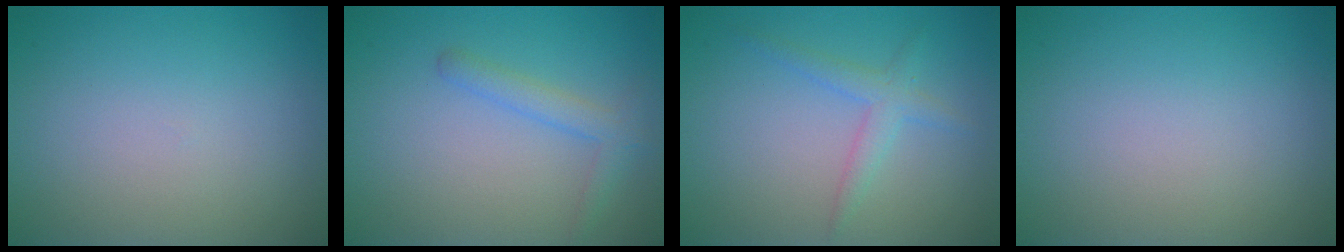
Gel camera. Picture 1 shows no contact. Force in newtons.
{"total": 2.0, "press": 2.0, "slide": 0.2}
{"total": 2.0, "press": 2.0, "slide": 0.0}
{"total": 0.0}